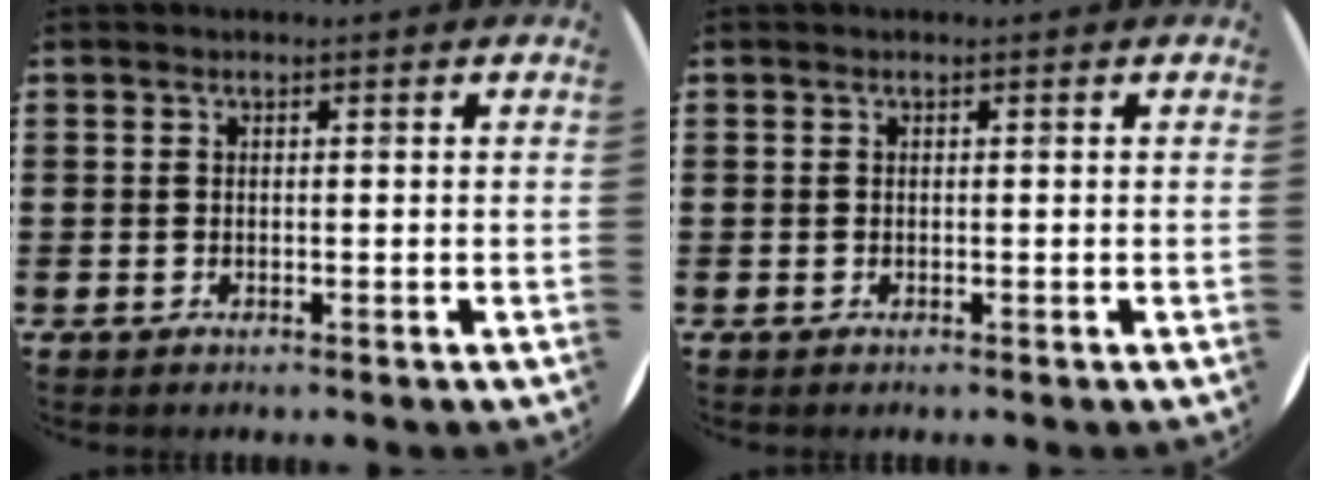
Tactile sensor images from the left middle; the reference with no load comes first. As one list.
[{"total": 0.0}]